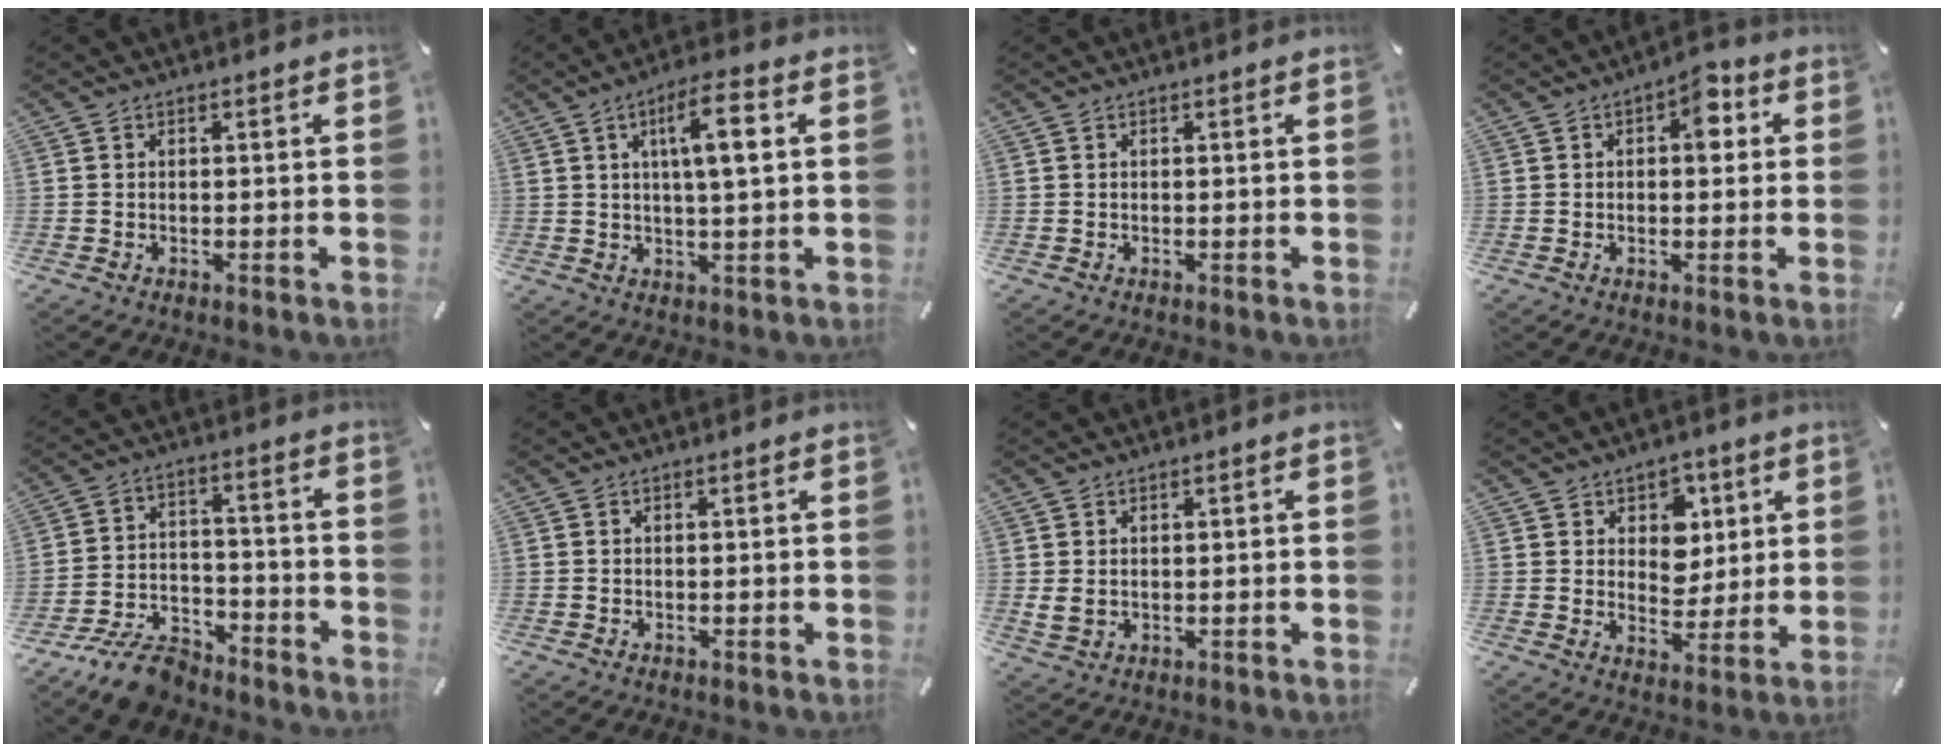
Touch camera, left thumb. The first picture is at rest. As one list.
[{"total": 9.5, "force": [2.5, 2.1, 9.0], "torque": [-0.157, 0.004, 0.035]}, {"total": 0.0}, {"total": 5.6, "force": [1.1, 3.1, 4.6], "torque": [-0.045, -0.004, 0.007]}, {"total": 10.4, "force": [-8.7, 4.4, 3.8], "torque": [-0.059, 0.055, -0.161]}, {"total": 0.0}, {"total": 2.5, "force": [0.5, 1.9, 1.6], "torque": [-0.023, 0.000, 0.008]}, {"total": 8.1, "force": [3.0, 7.0, 2.7], "torque": [-0.033, -0.019, 0.053]}]